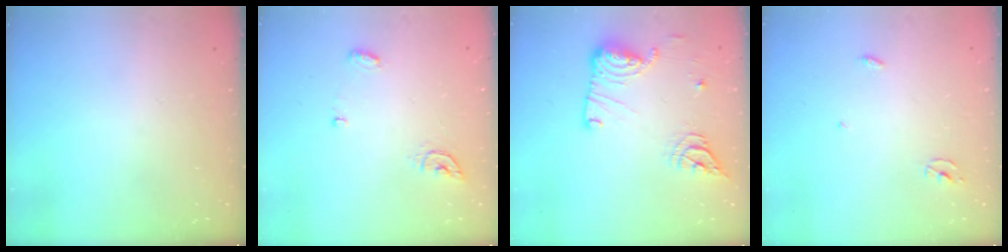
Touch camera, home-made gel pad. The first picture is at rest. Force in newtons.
{"total": 5.5, "press": 5.5, "slide": 0.5}
{"total": 15.8, "press": 15.0, "slide": 4.9}
{"total": 2.3, "press": 2.3, "slide": 0.1}